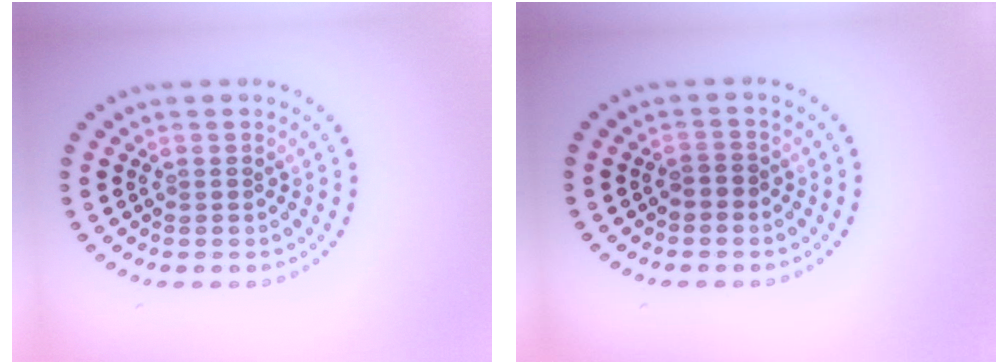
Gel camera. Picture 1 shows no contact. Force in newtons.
{"total": 1.0, "press": 0.9, "slide": 0.3}